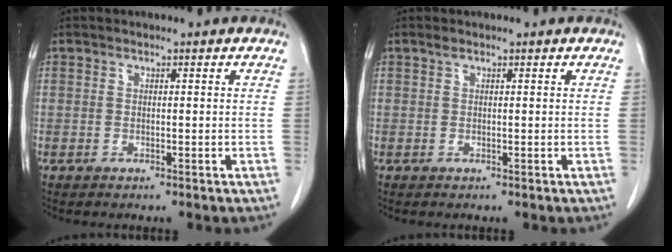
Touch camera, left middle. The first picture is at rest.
{"total": 0.6, "force": [0.4, 0.2, 0.4], "torque": [-0.015, 0.015, 0.009]}